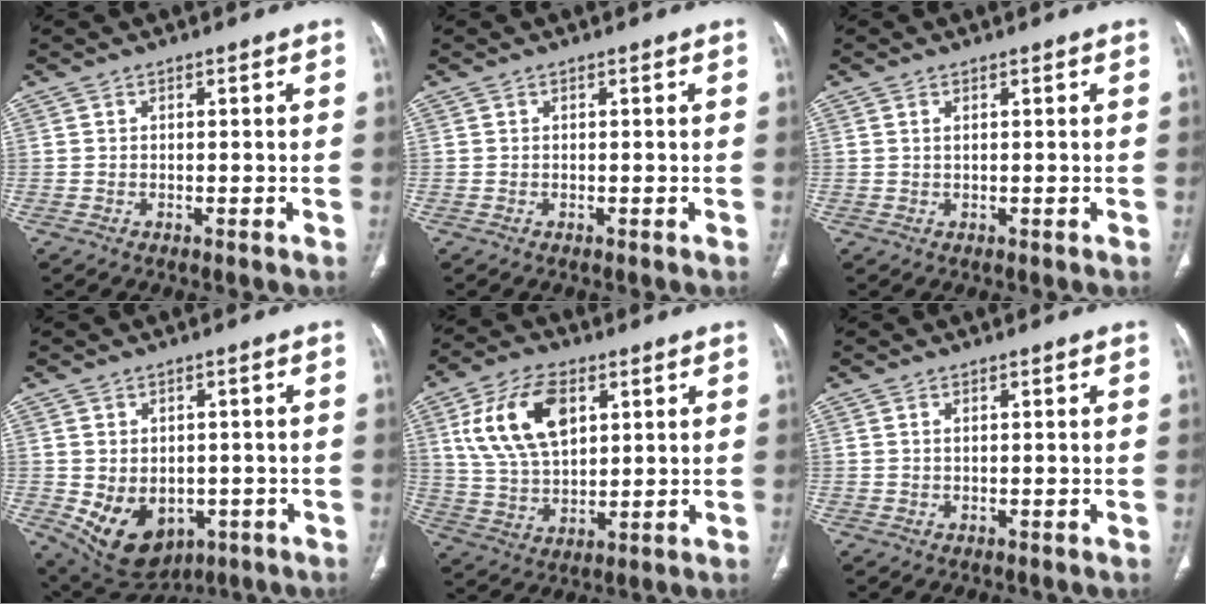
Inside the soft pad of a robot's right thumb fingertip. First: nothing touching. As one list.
[{"total": 0.0}, {"total": 0.8, "force": [0.3, 0.3, 0.6], "torque": [-0.017, 0.004, 0.007]}, {"total": 12.2, "force": [-3.3, 9.0, 7.5], "torque": [-0.109, -0.003, -0.023]}, {"total": 15.4, "force": [5.5, 8.9, 11.3], "torque": [-0.198, -0.011, 0.111]}, {"total": 0.6, "force": [0.3, 0.2, 0.5], "torque": [-0.015, 0.003, 0.006]}]